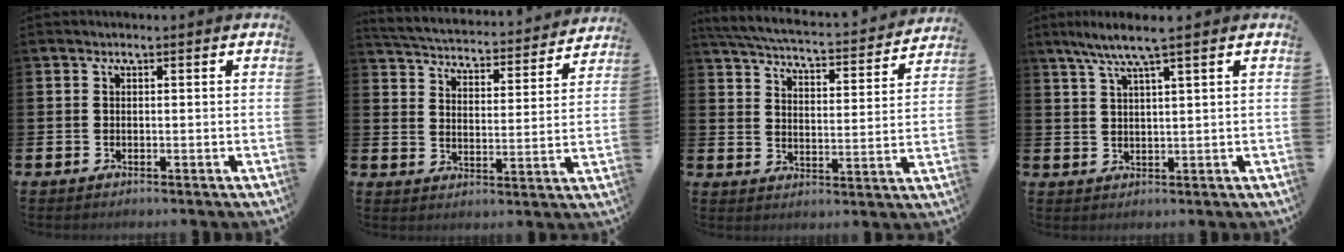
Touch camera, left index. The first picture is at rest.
{"total": 4.4, "force": [4.3, 0.7, 0.6], "torque": [-0.038, -0.041, 0.068]}
{"total": 5.0, "force": [4.8, 0.5, 1.5], "torque": [-0.054, -0.040, 0.076]}
{"total": 5.1, "force": [3.8, -0.3, 3.3], "torque": [-0.079, -0.005, 0.066]}